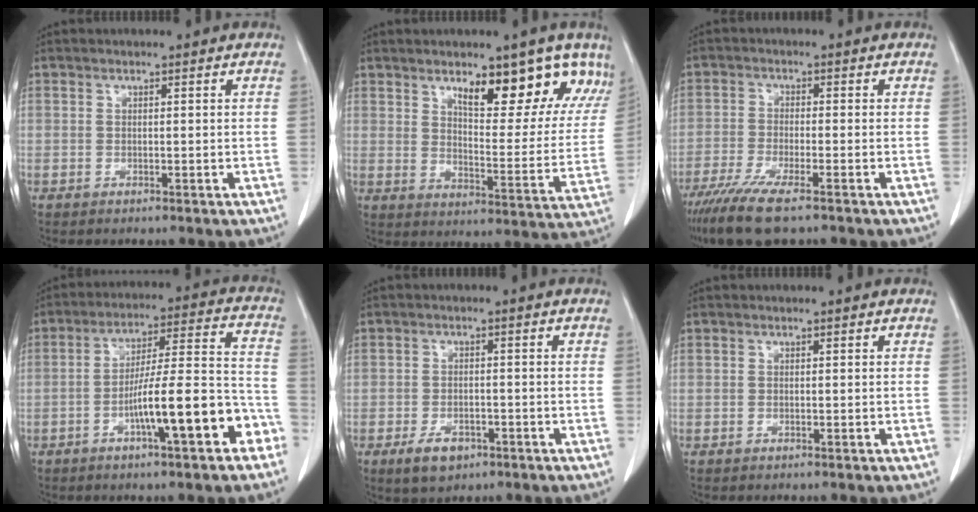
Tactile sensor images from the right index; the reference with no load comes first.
{"total": 16.6, "force": [11.1, 6.0, 10.8], "torque": [-0.117, -0.015, 0.151]}
{"total": 10.4, "force": [-7.2, 2.4, 7.1], "torque": [-0.131, -0.025, -0.121]}
{"total": 15.0, "force": [-6.3, 2.4, 13.4], "torque": [-0.206, 0.026, -0.092]}
{"total": 5.6, "force": [-3.1, 3.4, 3.3], "torque": [-0.061, -0.001, -0.043]}
{"total": 0.0}